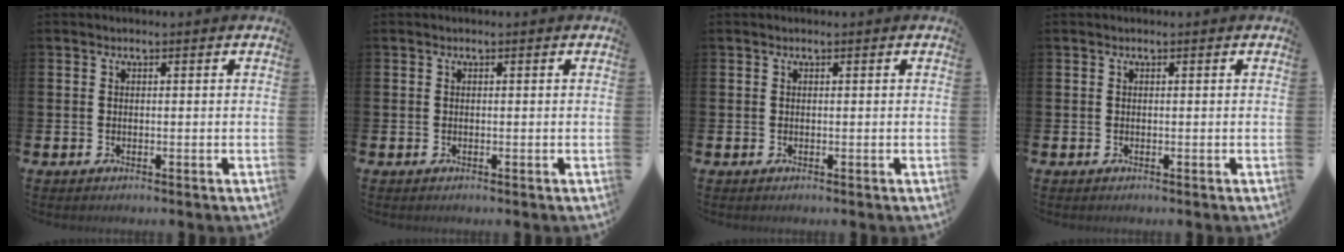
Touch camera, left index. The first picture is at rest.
{"total": 0.0}
{"total": 0.0}
{"total": 0.0}